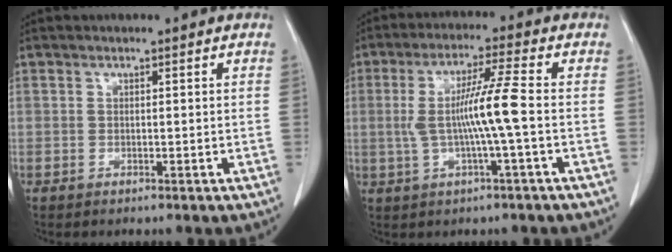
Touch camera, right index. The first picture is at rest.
{"total": 8.3, "force": [-0.5, -0.8, 8.2], "torque": [-0.162, 0.010, -0.007]}